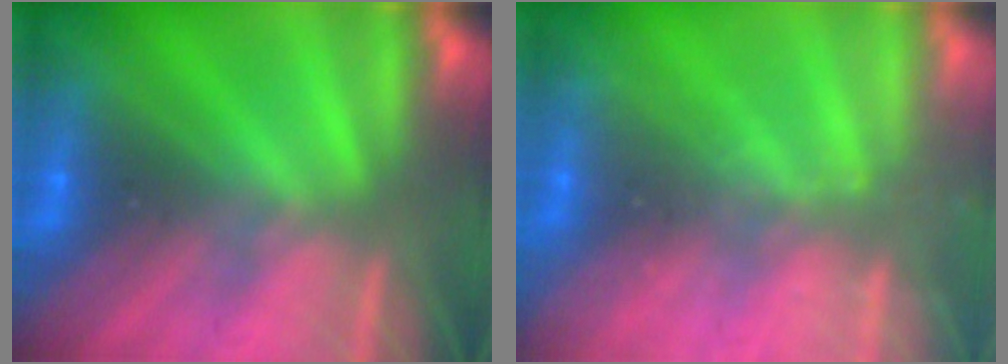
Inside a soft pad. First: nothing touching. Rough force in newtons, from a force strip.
{"total": 1.8}